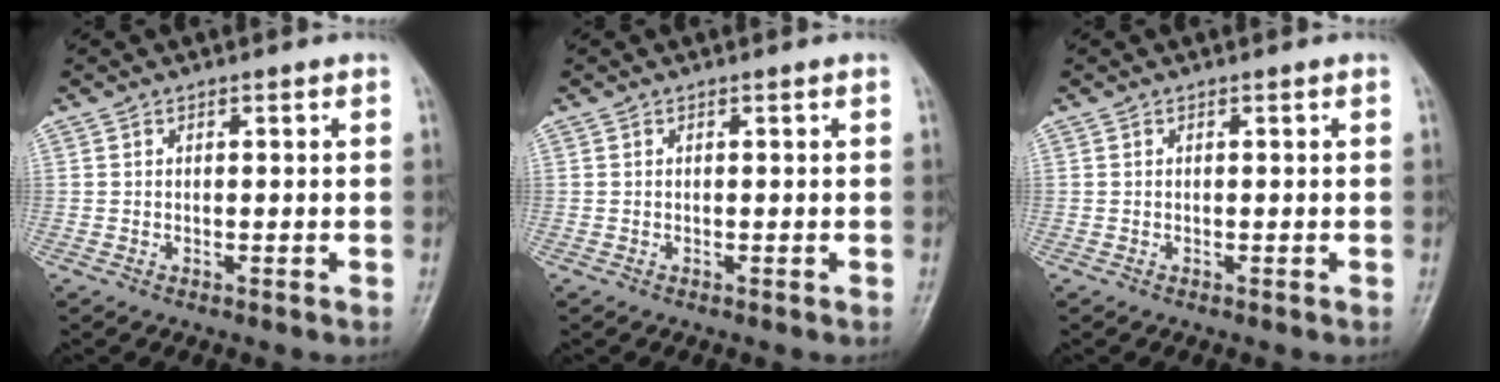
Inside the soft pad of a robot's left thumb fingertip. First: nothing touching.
{"total": 0.0}
{"total": 0.0}